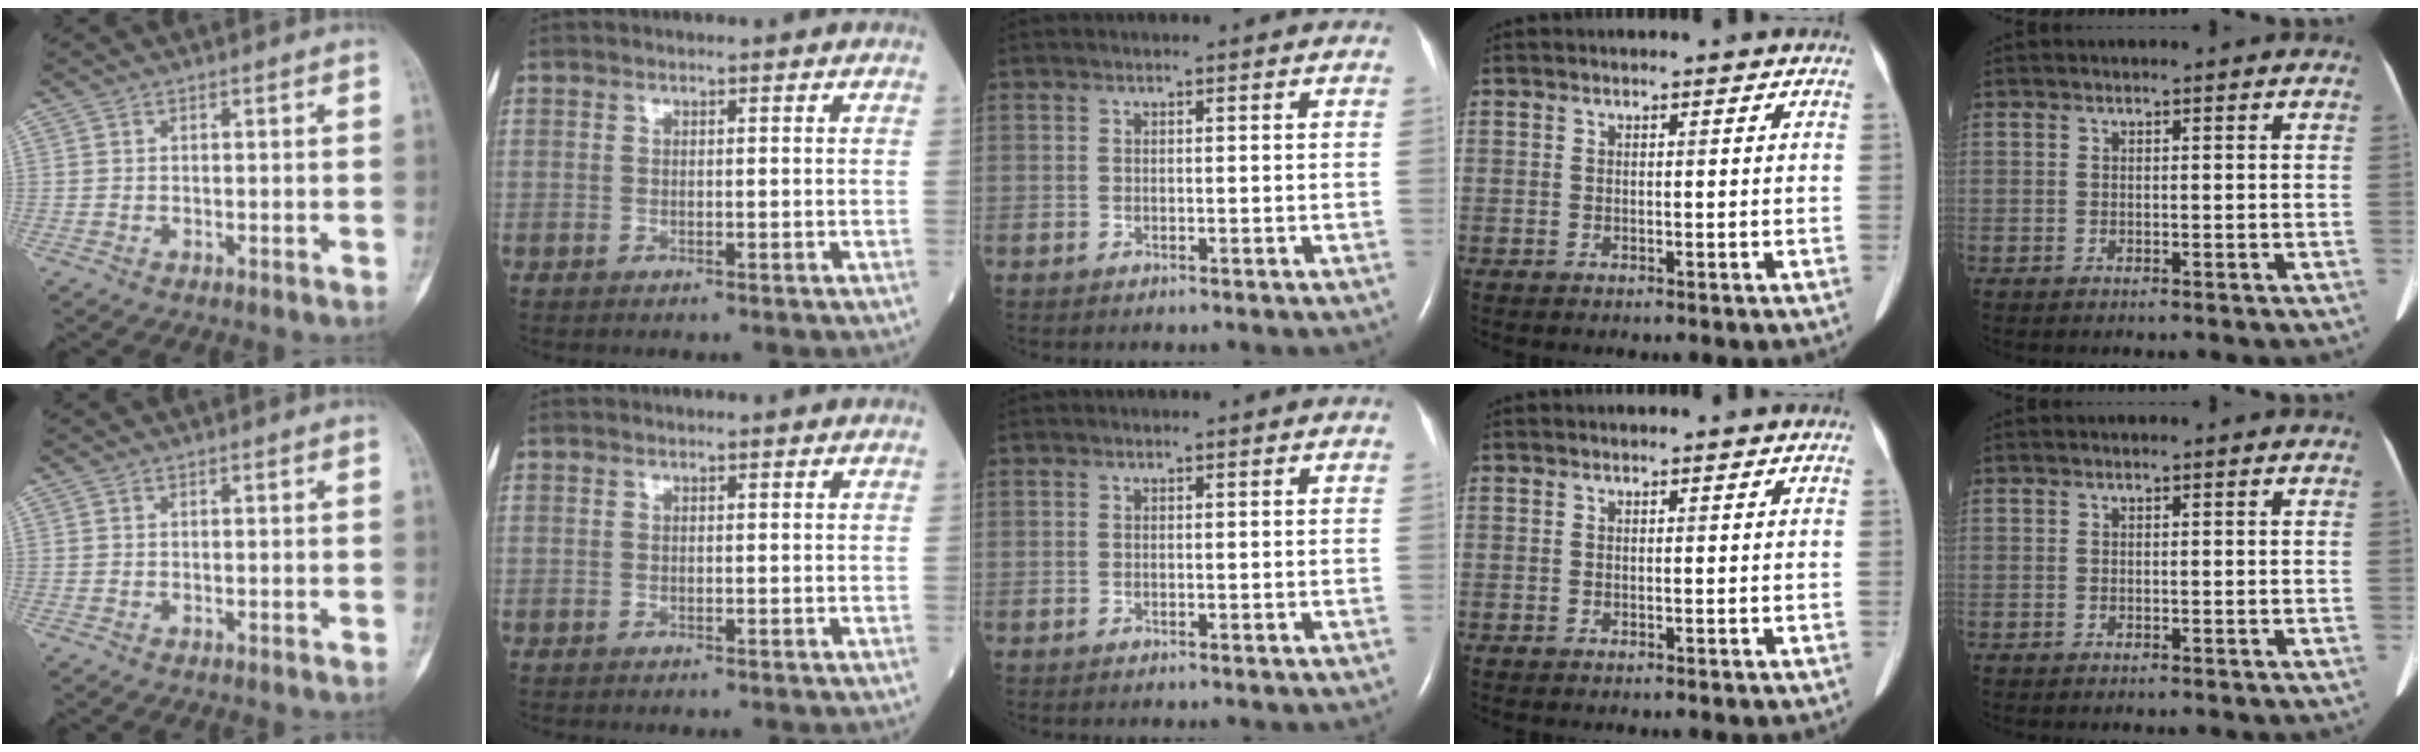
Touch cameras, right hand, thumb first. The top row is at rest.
{}